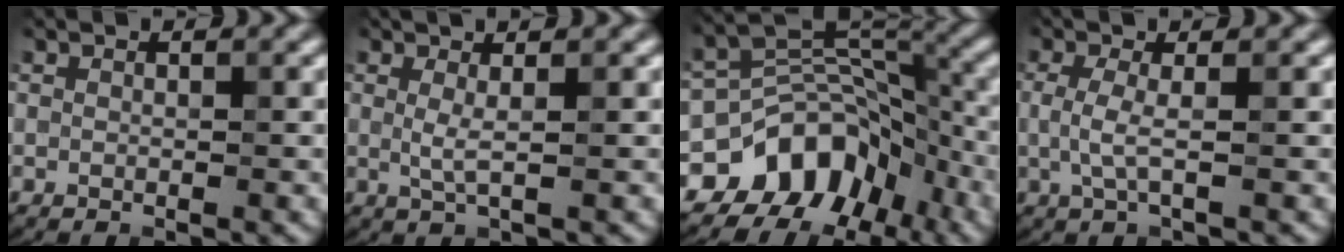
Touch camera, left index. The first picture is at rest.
{"total": 2.0, "force": [0.4, 0.4, 2.0], "torque": [-0.038, -0.005, 0.004]}
{"total": 9.5, "force": [-5.3, 6.8, 4.1], "torque": [-0.045, 0.024, -0.098]}
{"total": 2.3, "force": [-0.1, 0.5, 2.3], "torque": [-0.054, -0.002, -0.003]}